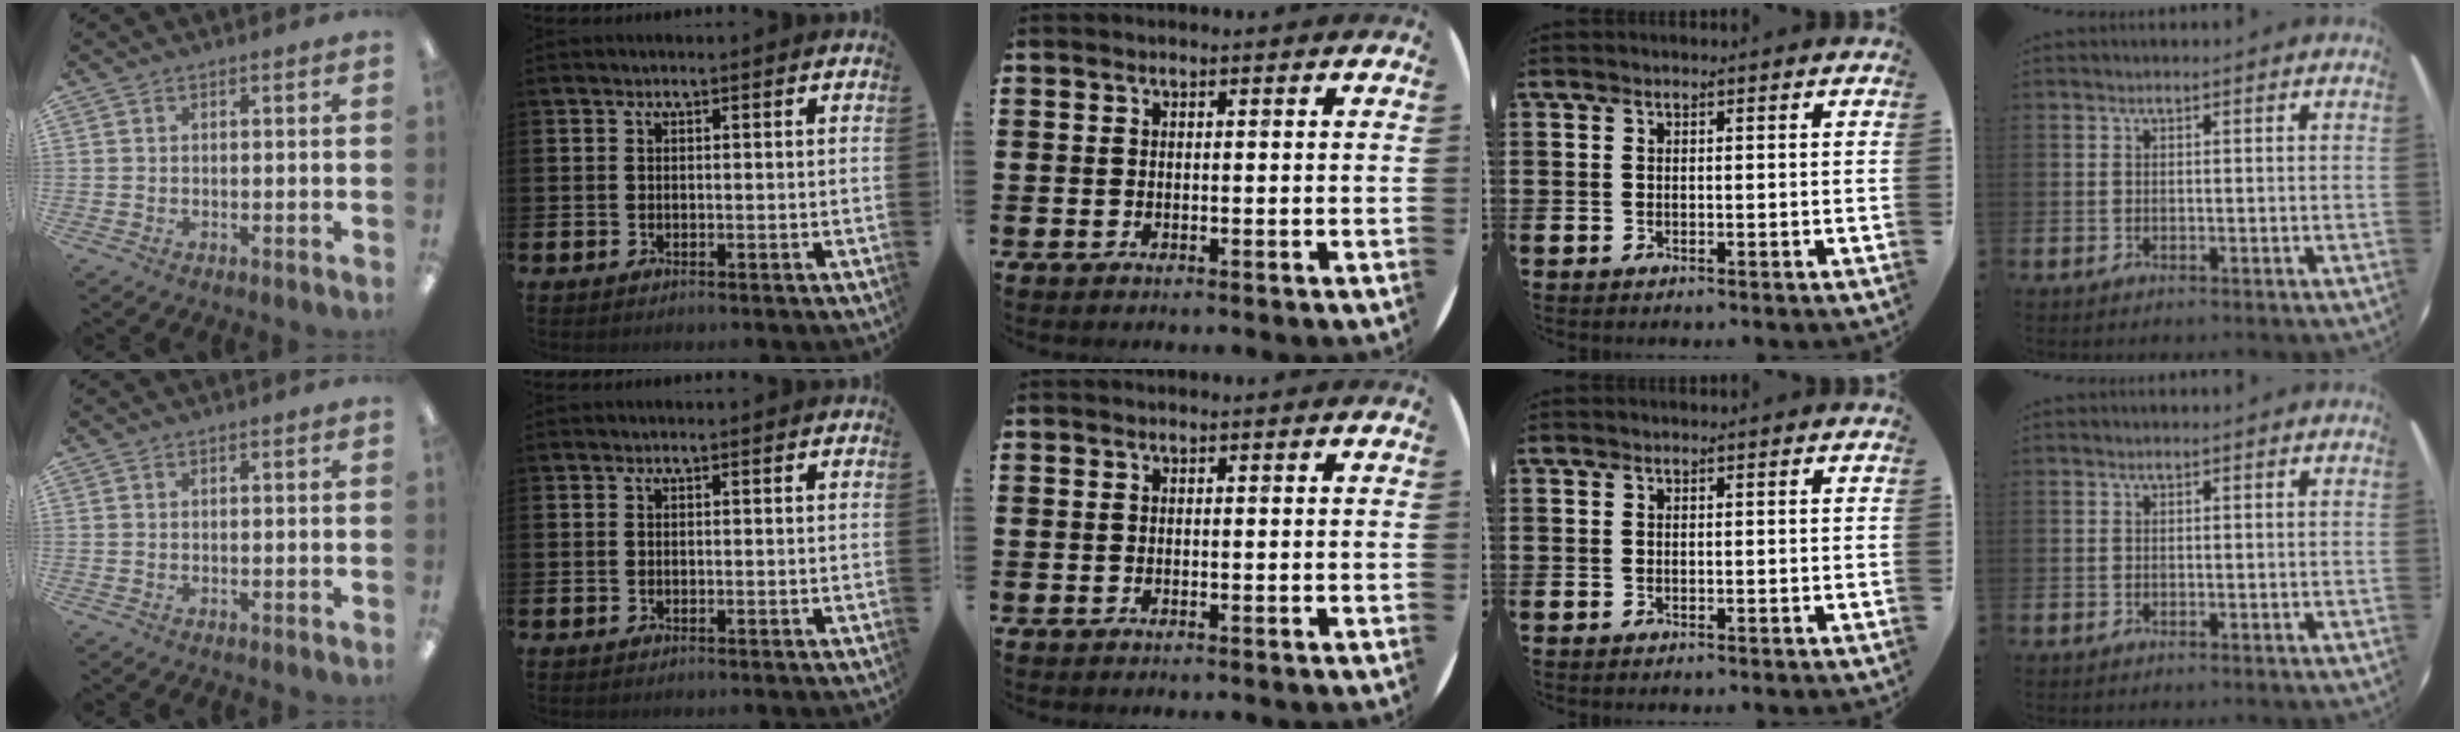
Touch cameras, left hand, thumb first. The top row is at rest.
{}